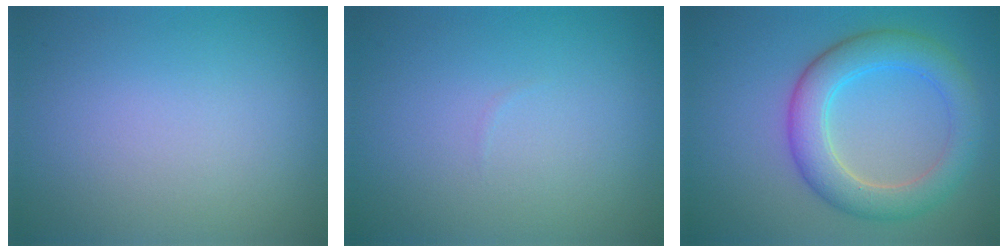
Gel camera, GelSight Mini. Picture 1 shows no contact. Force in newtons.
{"total": 0.0}
{"total": 5.5, "press": 5.5, "slide": 0.1}